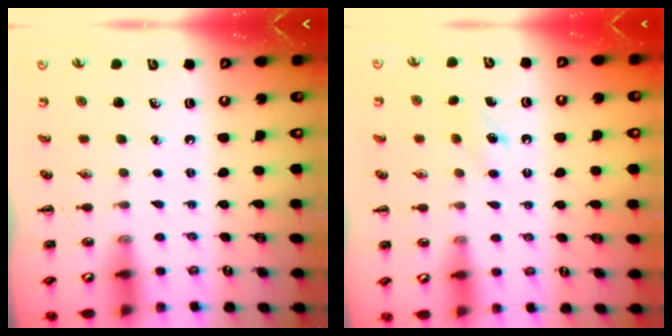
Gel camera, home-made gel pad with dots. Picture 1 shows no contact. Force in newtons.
{"total": 4.9, "press": 4.7, "slide": 1.3}